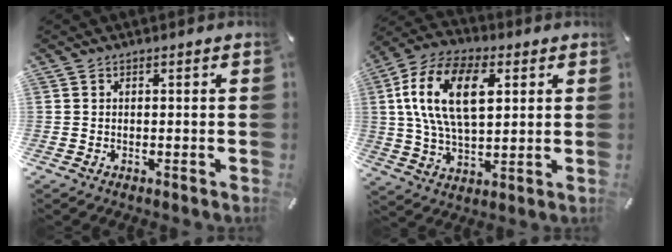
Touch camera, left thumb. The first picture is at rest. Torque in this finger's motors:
{"motor_torque": [0.82, 0.71, 2.33, -0.44, 0.32]}